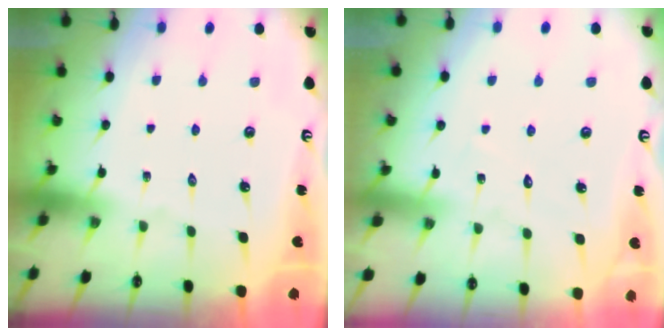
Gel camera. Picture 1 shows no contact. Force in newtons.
{"total": 4.7, "press": 4.7, "slide": 0.3}